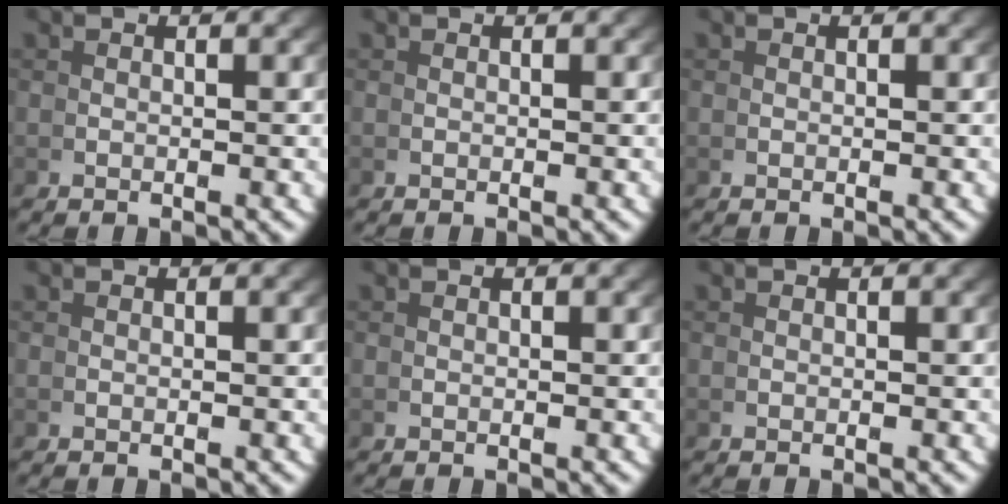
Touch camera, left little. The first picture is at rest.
{"total": 0.0}
{"total": 0.0}
{"total": 0.0}
{"total": 0.0}
{"total": 0.0}